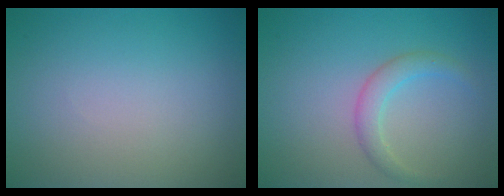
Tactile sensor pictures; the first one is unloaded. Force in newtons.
{"total": 2.0, "press": 2.0, "slide": 0.2}